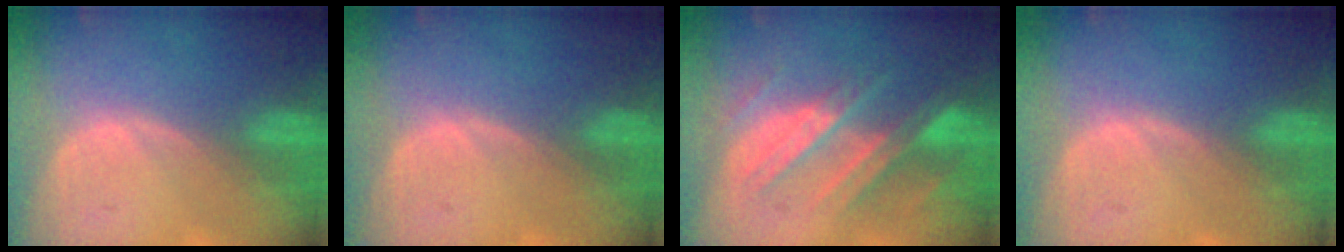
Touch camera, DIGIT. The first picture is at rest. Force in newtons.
{"total": 0.0}
{"total": 8.6, "press": 8.1, "slide": 2.7}
{"total": 0.0}